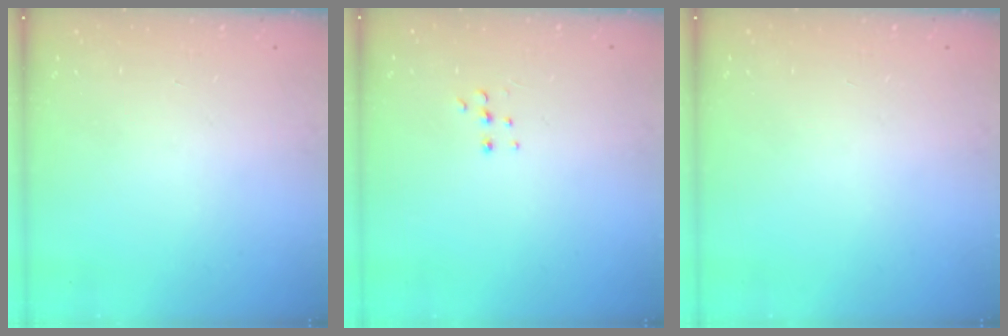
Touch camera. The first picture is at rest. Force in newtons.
{"total": 4.2, "press": 4.1, "slide": 0.9}
{"total": 0.0}